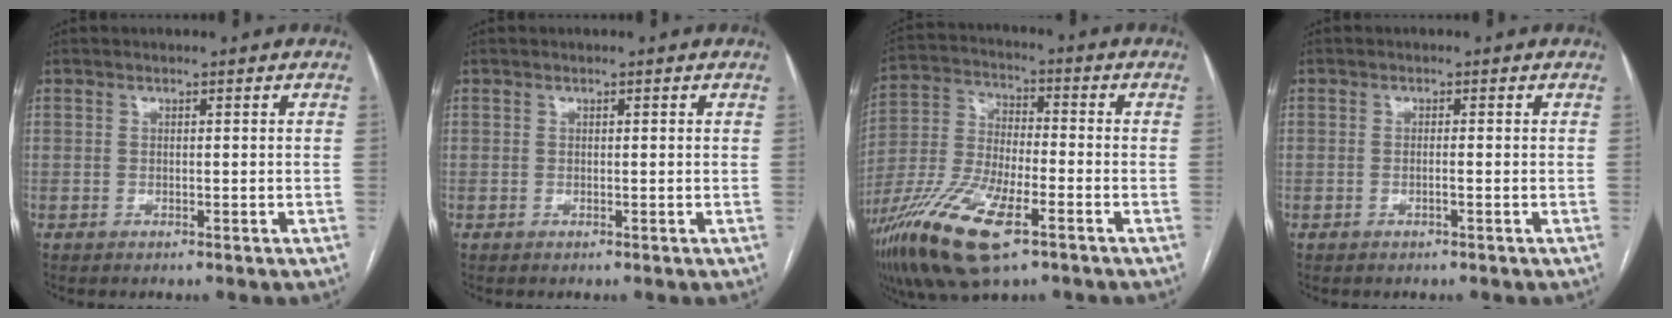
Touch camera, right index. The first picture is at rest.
{"total": 0.0}
{"total": 16.8, "force": [-9.4, 4.7, 13.1], "torque": [-0.290, -0.028, -0.174]}
{"total": 0.7, "force": [-0.3, -0.1, 0.7], "torque": [-0.013, 0.003, -0.002]}